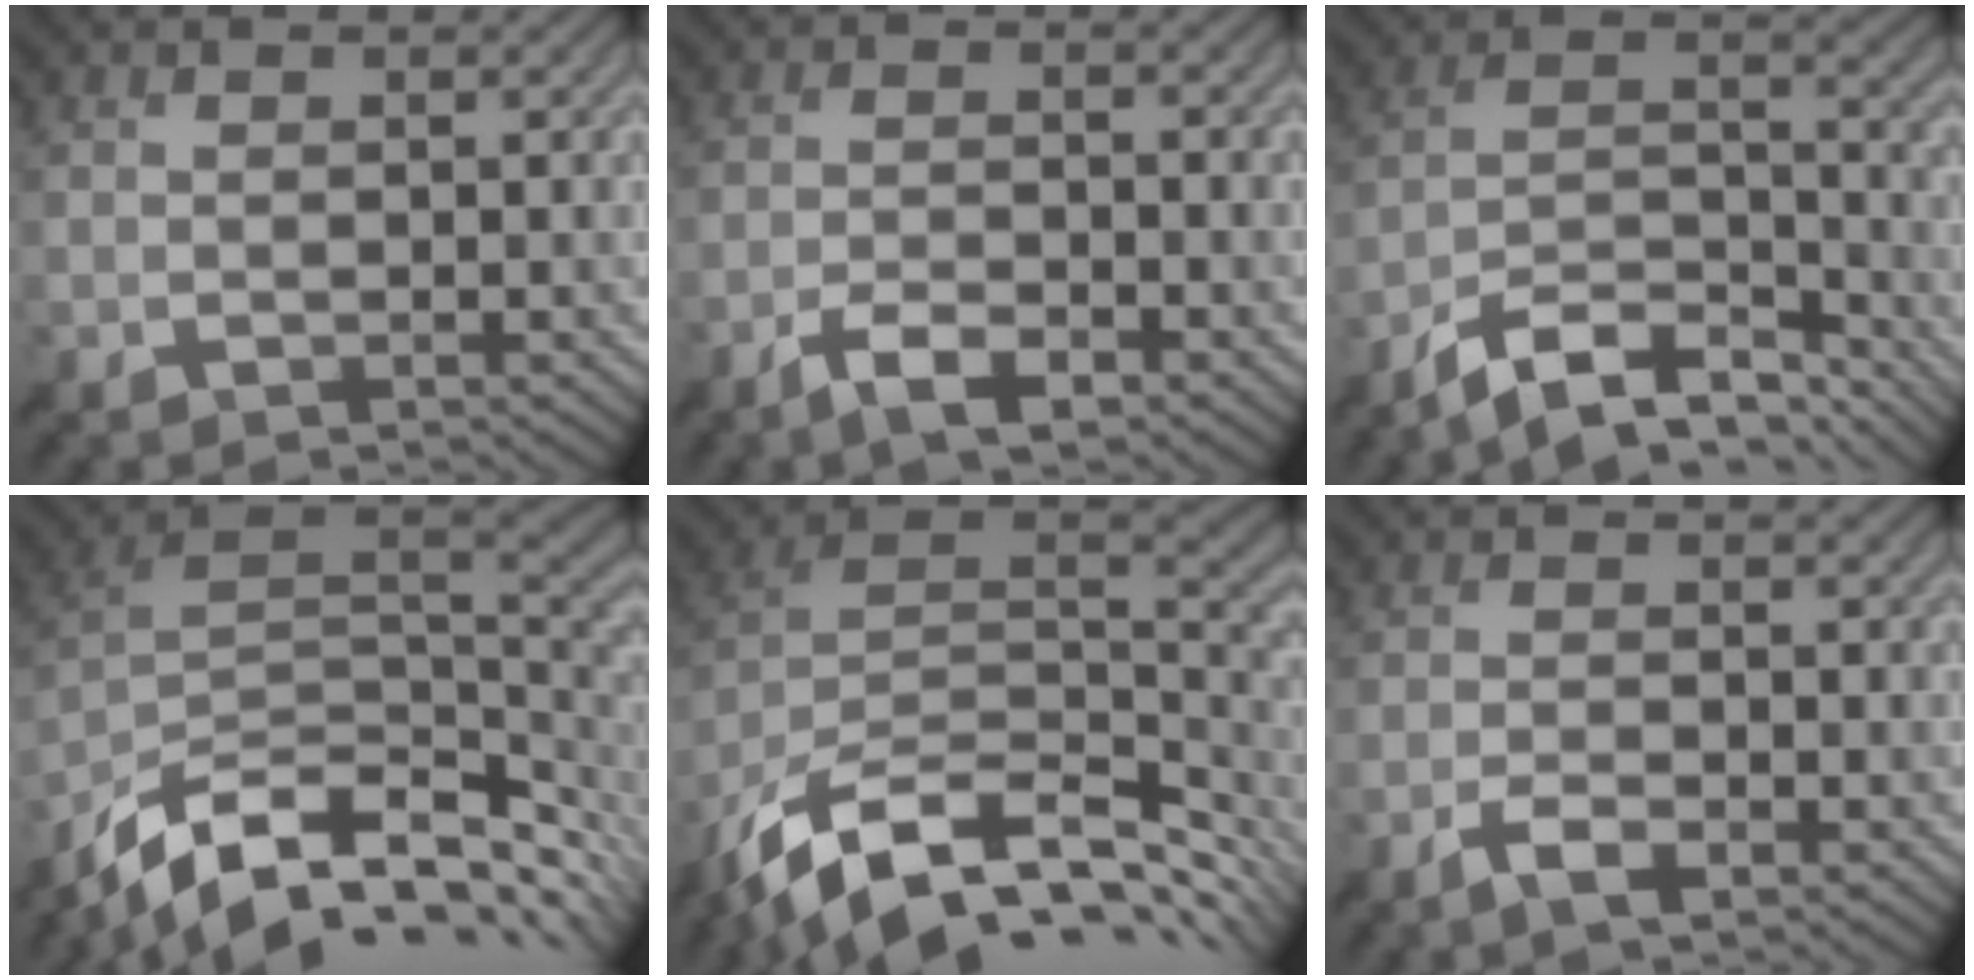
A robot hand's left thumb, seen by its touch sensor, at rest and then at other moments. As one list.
[{"total": 4.6, "force": [-3.2, 1.1, 3.0], "torque": [-0.064, 0.001, -0.062]}, {"total": 11.6, "force": [-9.0, 3.4, 6.5], "torque": [-0.128, 0.003, -0.167]}, {"total": 14.7, "force": [-6.4, 7.9, 10.5], "torque": [-0.233, -0.025, -0.110]}, {"total": 16.1, "force": [-8.2, 8.4, 11.0], "torque": [-0.250, -0.026, -0.137]}, {"total": 2.7, "force": [-1.8, 0.6, 1.9], "torque": [-0.041, 0.002, -0.041]}]